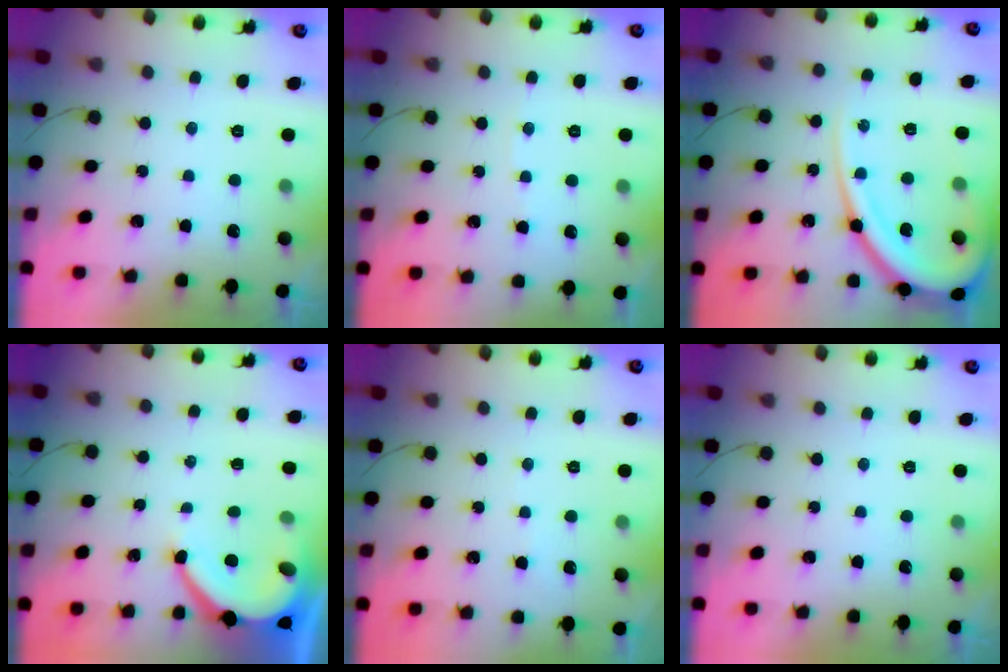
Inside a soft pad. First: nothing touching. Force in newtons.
{"total": 2.3, "press": 2.3, "slide": 0.3}
{"total": 16.1, "press": 16.0, "slide": 1.8}
{"total": 7.7, "press": 7.6, "slide": 0.8}
{"total": 1.9, "press": 1.9, "slide": 0.2}
{"total": 0.0}